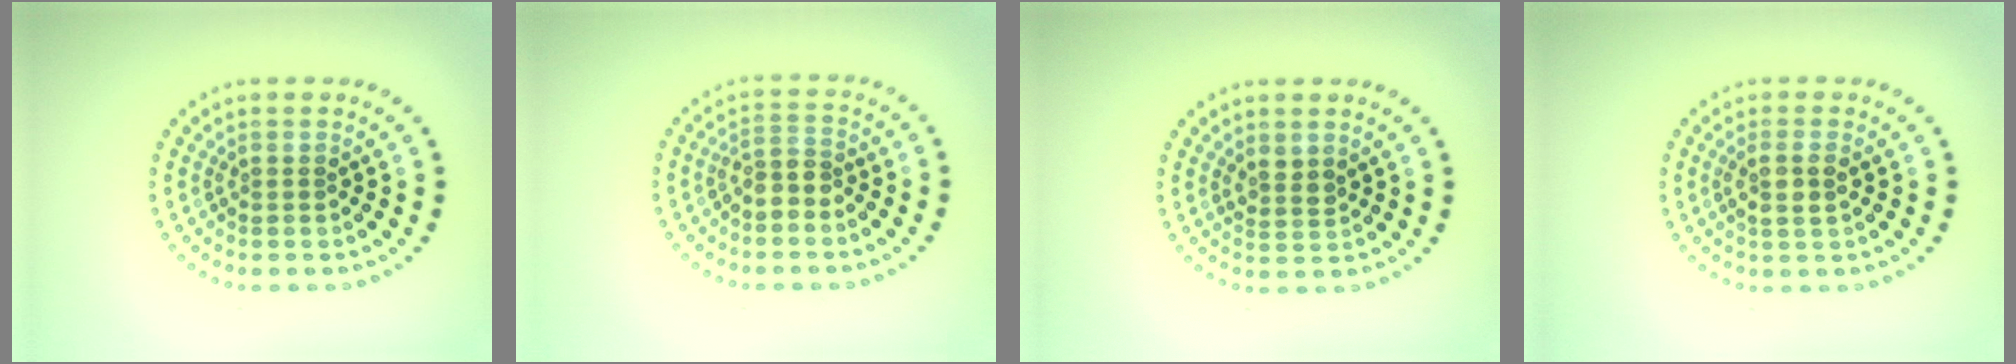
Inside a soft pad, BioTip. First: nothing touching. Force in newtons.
{"total": 2.2, "press": 1.8, "slide": 1.1}
{"total": 1.4, "press": 1.1, "slide": 0.8}
{"total": 2.0, "press": 1.9, "slide": 0.7}